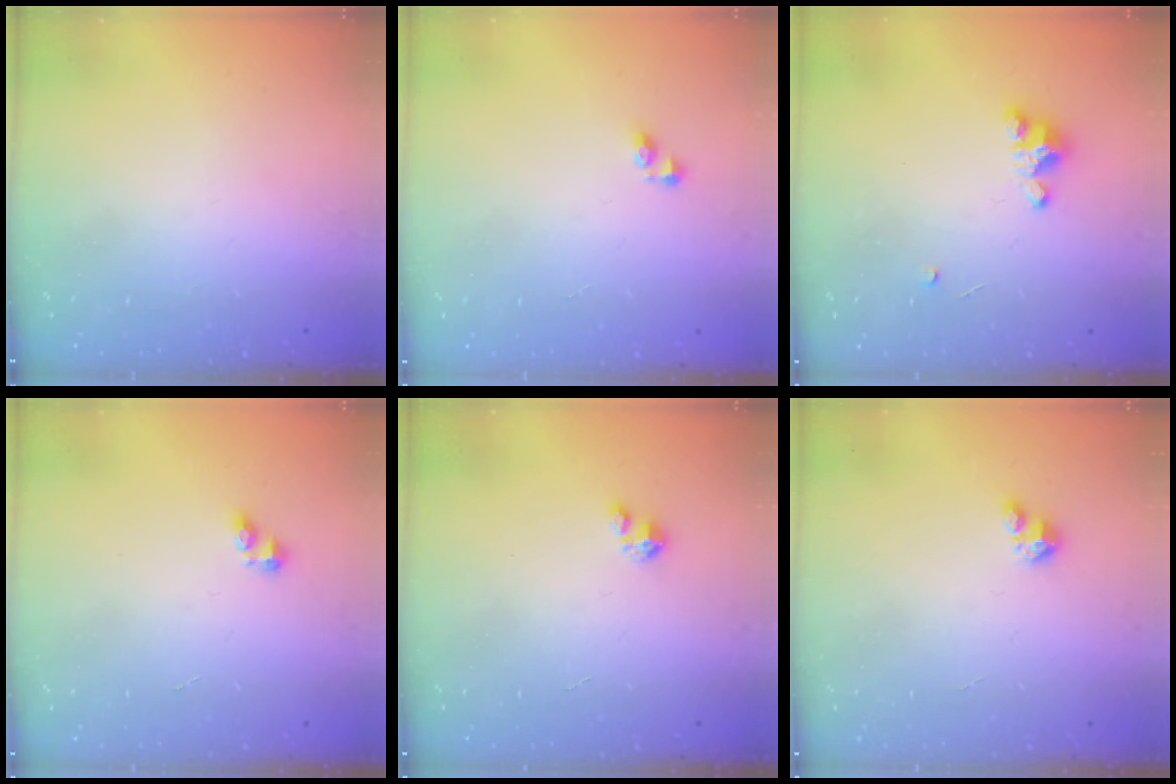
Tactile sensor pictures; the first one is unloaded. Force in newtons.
{"total": 3.4, "press": 3.4, "slide": 0.0}
{"total": 3.4, "press": 3.4, "slide": 0.4}
{"total": 2.5, "press": 2.5, "slide": 0.3}
{"total": 2.0, "press": 2.0, "slide": 0.1}
{"total": 1.9, "press": 1.9, "slide": 0.1}